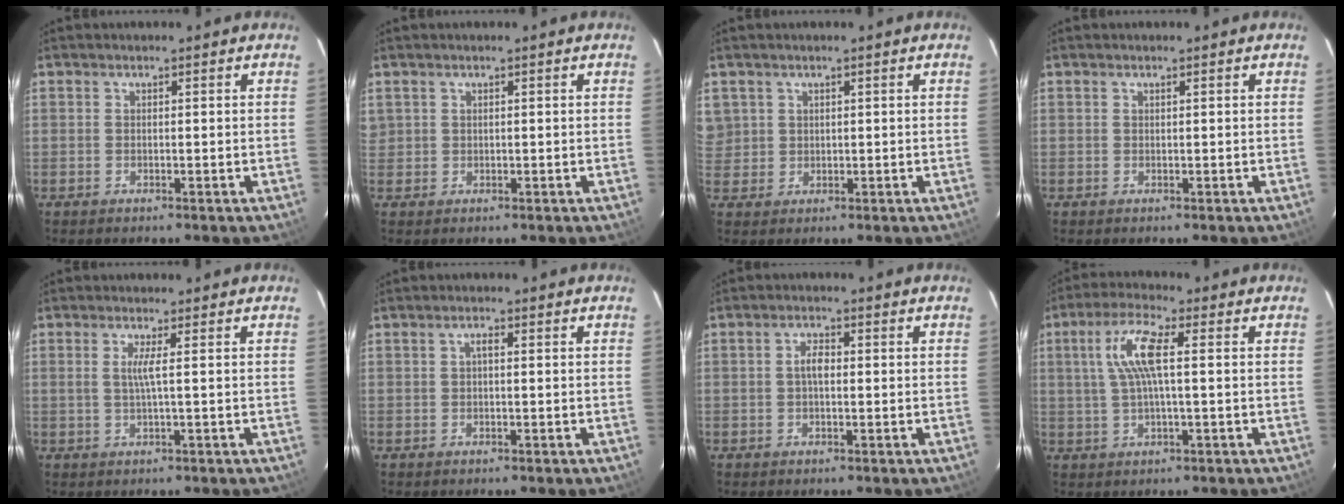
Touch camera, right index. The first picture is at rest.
{"total": 1.3, "force": [0.6, 1.2, 0.2], "torque": [0.004, 0.007, 0.009]}
{"total": 4.7, "force": [1.7, 4.3, 0.7], "torque": [-0.006, 0.011, 0.039]}
{"total": 0.0}
{"total": 2.1, "force": [0.3, -0.6, 2.0], "torque": [-0.038, 0.000, 0.006]}
{"total": 1.1, "force": [0.0, 0.4, 1.0], "torque": [-0.019, 0.007, -0.002]}
{"total": 2.4, "force": [-0.1, 1.1, 2.1], "torque": [-0.041, 0.008, -0.001]}
{"total": 8.0, "force": [1.3, 1.5, 7.7], "torque": [-0.150, 0.012, 0.026]}